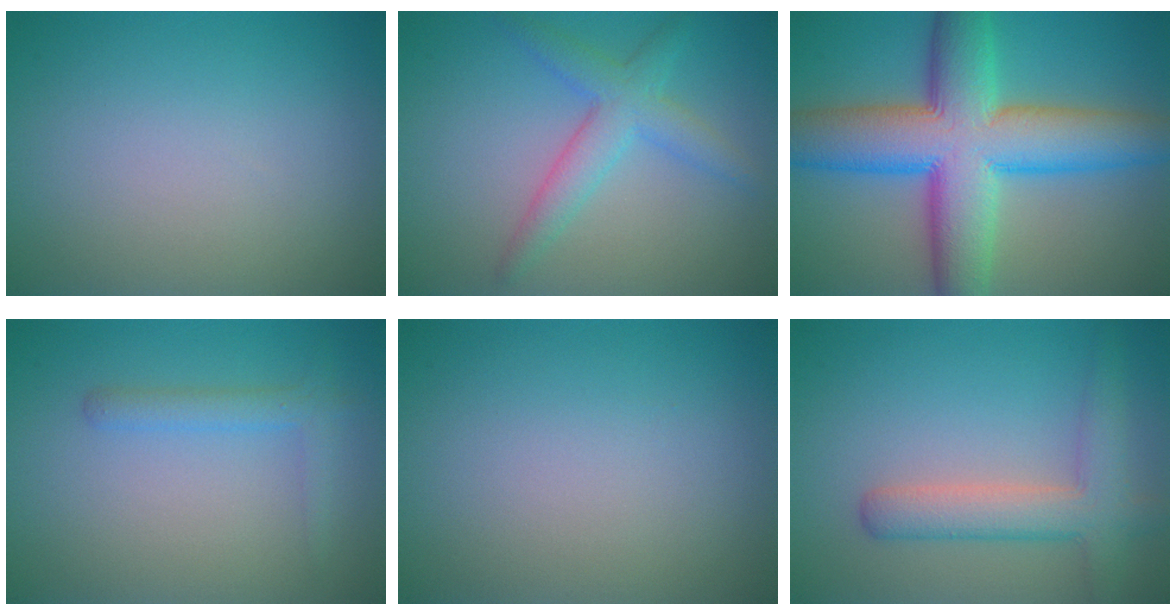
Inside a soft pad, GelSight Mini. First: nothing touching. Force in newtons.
{"total": 3.7, "press": 3.7, "slide": 0.1}
{"total": 12.7, "press": 12.7, "slide": 0.1}
{"total": 1.9, "press": 1.9, "slide": 0.1}
{"total": 0.0}
{"total": 4.3, "press": 4.3, "slide": 0.3}